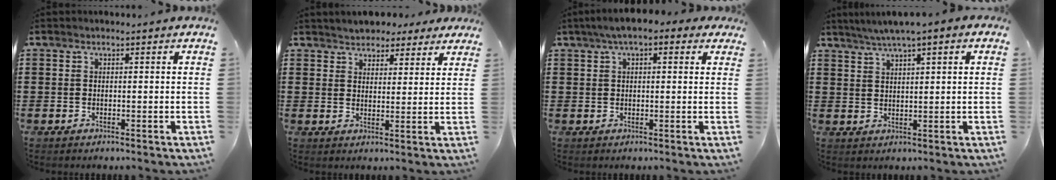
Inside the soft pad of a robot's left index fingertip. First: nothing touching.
{"total": 3.9, "force": [3.6, 1.5, 0.0], "torque": [-0.017, -0.003, 0.067]}
{"total": 3.7, "force": [2.2, 1.6, 2.5], "torque": [-0.056, 0.007, 0.037]}
{"total": 2.9, "force": [2.0, 0.0, 2.0], "torque": [-0.042, -0.001, 0.036]}